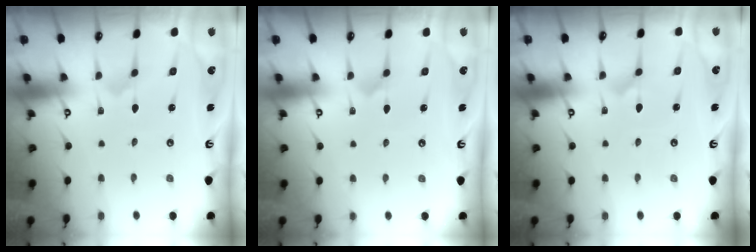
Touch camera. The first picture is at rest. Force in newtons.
{"total": 2.7, "press": 2.7, "slide": 0.3}
{"total": 2.1, "press": 2.1, "slide": 0.5}